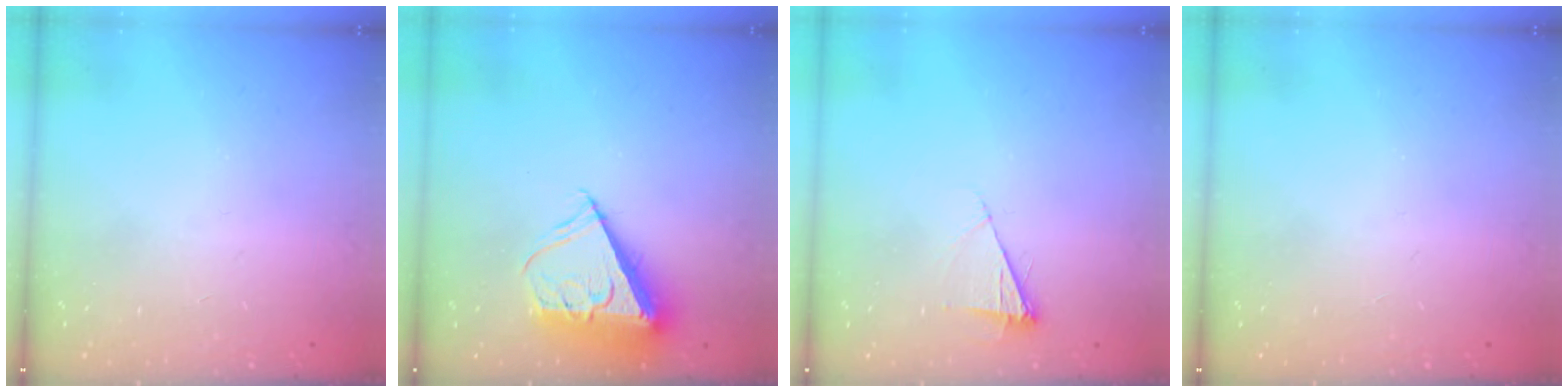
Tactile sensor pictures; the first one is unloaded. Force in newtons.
{"total": 9.9, "press": 9.9, "slide": 0.4}
{"total": 5.4, "press": 5.4, "slide": 0.7}
{"total": 0.0}